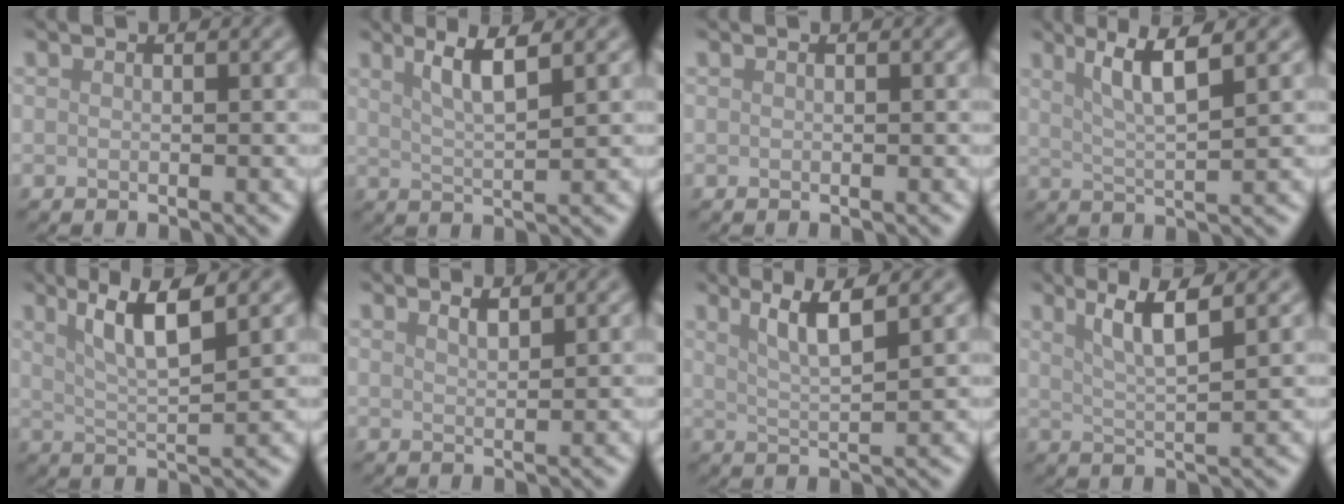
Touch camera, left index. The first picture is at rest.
{"total": 3.6, "force": [1.8, 0.5, 3.0], "torque": [-0.057, 0.000, 0.037]}
{"total": 0.0}
{"total": 4.6, "force": [2.1, 0.7, 4.0], "torque": [-0.074, 0.000, 0.041]}
{"total": 5.1, "force": [2.3, 1.0, 4.5], "torque": [-0.082, -0.001, 0.045]}
{"total": 1.1, "force": [0.9, 0.3, 0.5], "torque": [-0.004, 0.001, 0.017]}
{"total": 3.6, "force": [2.0, 0.4, 3.0], "torque": [-0.057, 0.000, 0.041]}
{"total": 4.1, "force": [2.0, 0.6, 3.5], "torque": [-0.067, -0.001, 0.041]}